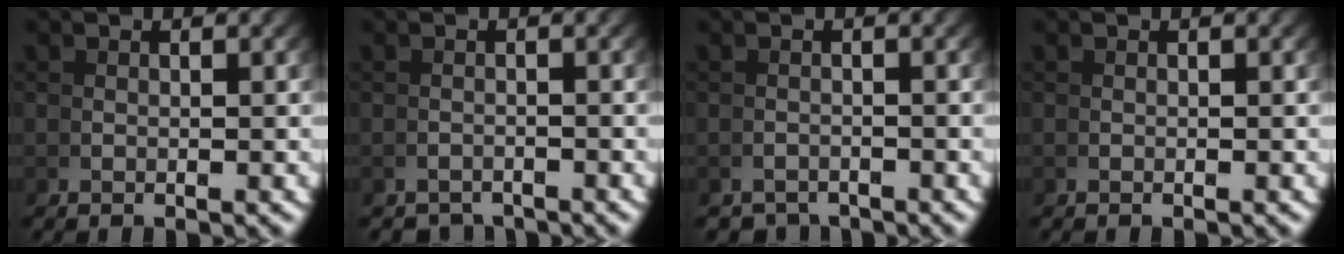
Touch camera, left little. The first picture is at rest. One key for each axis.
{"total": 2.6, "fx": -2.5, "fy": 0.3, "fz": -0.3, "tx": 0.017, "ty": -0.009, "tz": -0.040}
{"total": 2.9, "fx": -2.8, "fy": 0.6, "fz": -0.3, "tx": 0.013, "ty": -0.013, "tz": -0.043}
{"total": 0.0}